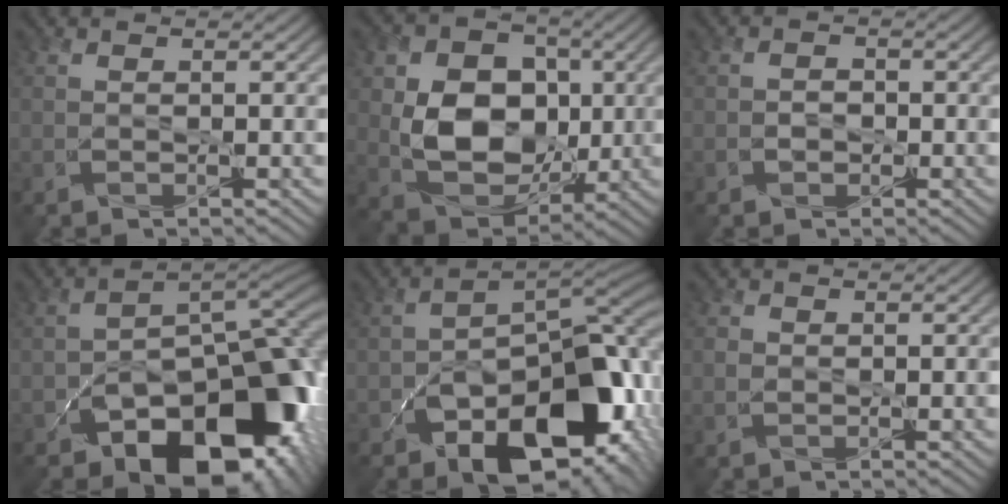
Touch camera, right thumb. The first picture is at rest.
{"total": 10.8, "force": [0.3, 8.3, 6.9], "torque": [-0.139, -0.003, 0.001]}
{"total": 1.1, "force": [-0.4, 1.0, 0.1], "torque": [0.004, 0.003, -0.012]}
{"total": 18.6, "force": [-9.4, 10.8, 11.9], "torque": [-0.130, -0.037, -0.131]}
{"total": 15.5, "force": [-7.0, 8.7, 10.7], "torque": [-0.129, -0.022, -0.116]}
{"total": 1.2, "force": [0.0, 0.9, 0.7], "torque": [-0.015, 0.000, -0.003]}